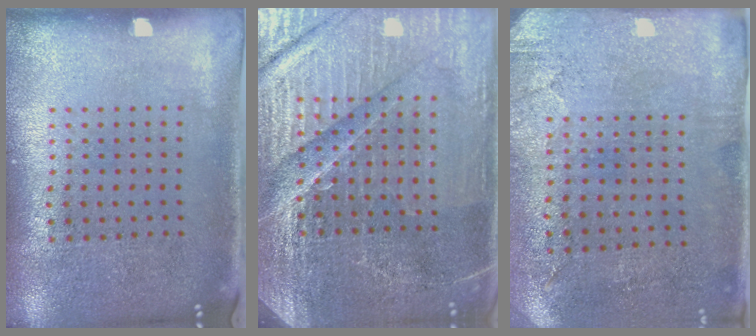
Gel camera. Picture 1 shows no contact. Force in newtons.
{"total": 5.4, "press": 5.0, "slide": 2.0}
{"total": 2.9, "press": 2.4, "slide": 1.7}